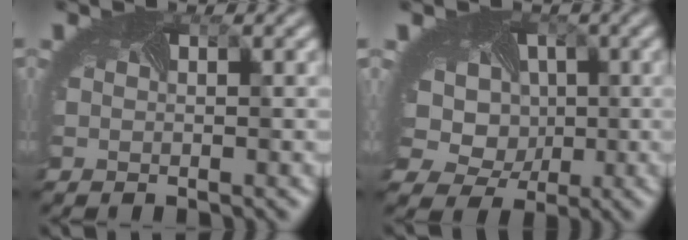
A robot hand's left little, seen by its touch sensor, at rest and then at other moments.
{"total": 11.2, "force": [1.6, 9.3, 6.2], "torque": [-0.096, 0.011, -0.015]}